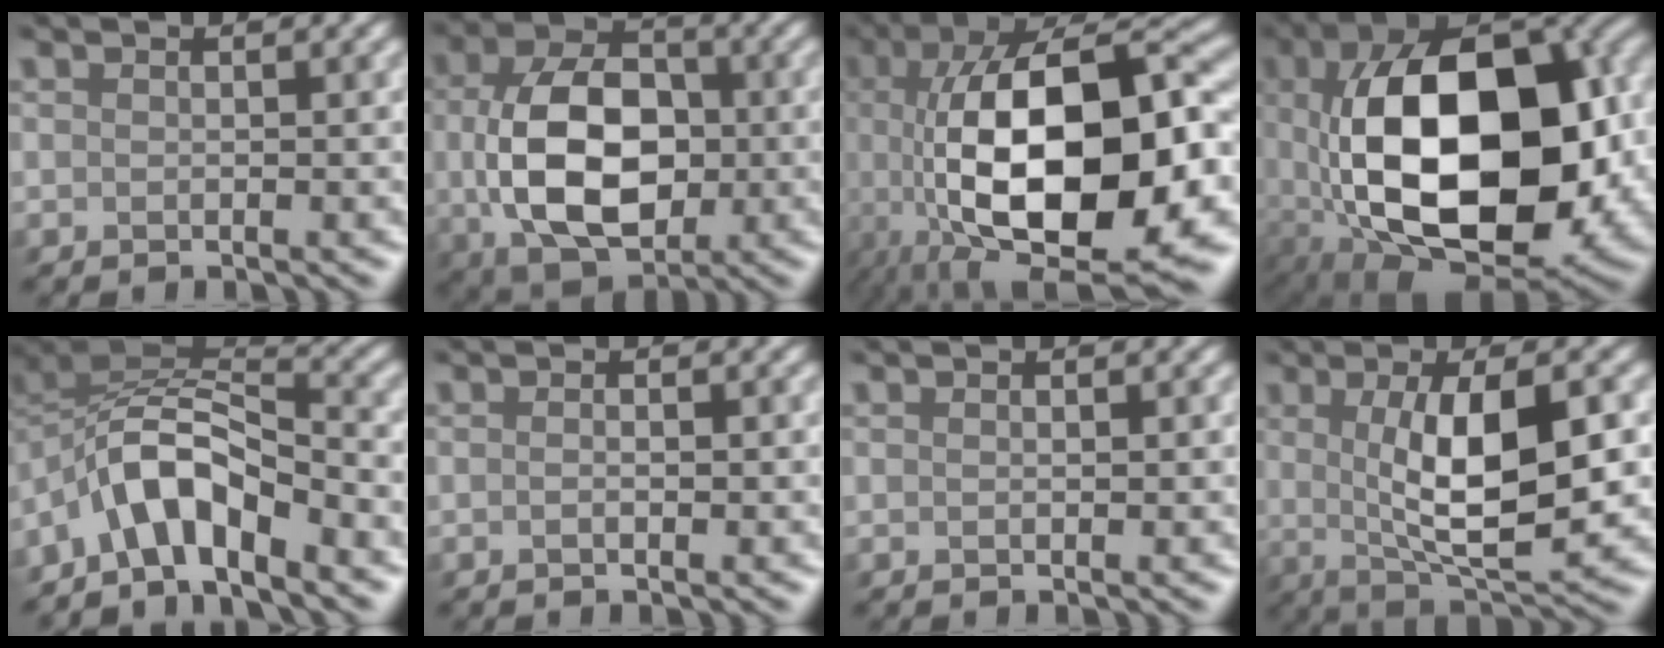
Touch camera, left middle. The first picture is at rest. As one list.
[{"total": 10.0, "force": [-0.2, 6.6, 7.5], "torque": [-0.157, -0.009, 0.006]}, {"total": 17.2, "force": [-1.5, 8.0, 15.1], "torque": [-0.265, 0.010, -0.021]}, {"total": 17.4, "force": [-0.2, 10.1, 14.2], "torque": [-0.258, -0.019, 0.022]}, {"total": 6.7, "force": [-4.1, 2.4, 4.6], "torque": [-0.076, 0.011, -0.084]}, {"total": 0.9, "force": [-0.1, 0.4, 0.8], "torque": [-0.001, 0.001, -0.006]}, {"total": 0.7, "force": [0.2, 0.4, 0.6], "torque": [0.003, 0.003, -0.002]}, {"total": 8.3, "force": [0.6, 2.2, 8.0], "torque": [-0.132, -0.003, 0.019]}]